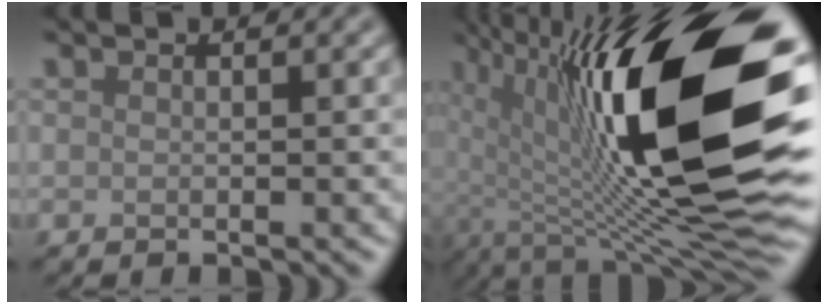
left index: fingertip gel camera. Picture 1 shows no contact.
{"total": 19.1, "force": [1.4, 6.3, 18.0], "torque": [-0.292, -0.002, 0.026]}